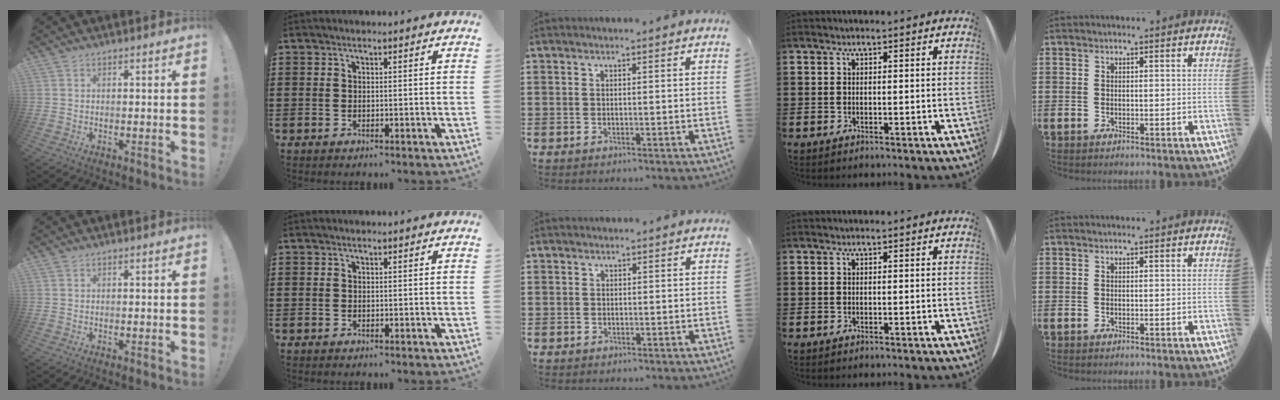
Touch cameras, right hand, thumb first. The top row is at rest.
{"middle": {"total": 0.9, "force": [-0.3, 0.8, -0.1], "torque": [0.001, 0.003, -0.007]}}